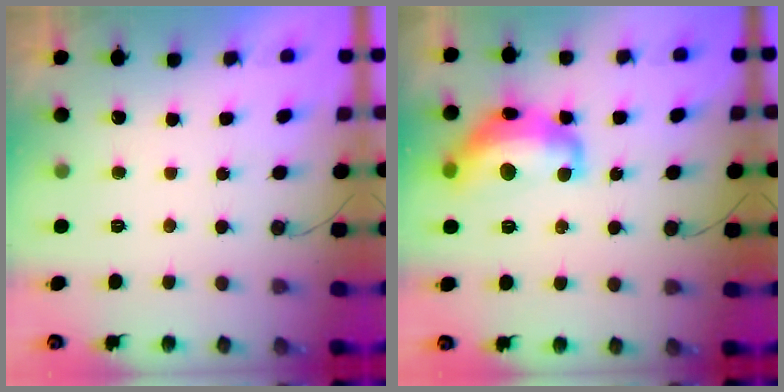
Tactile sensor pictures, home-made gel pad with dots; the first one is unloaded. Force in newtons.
{"total": 15.0, "press": 14.9, "slide": 1.2}